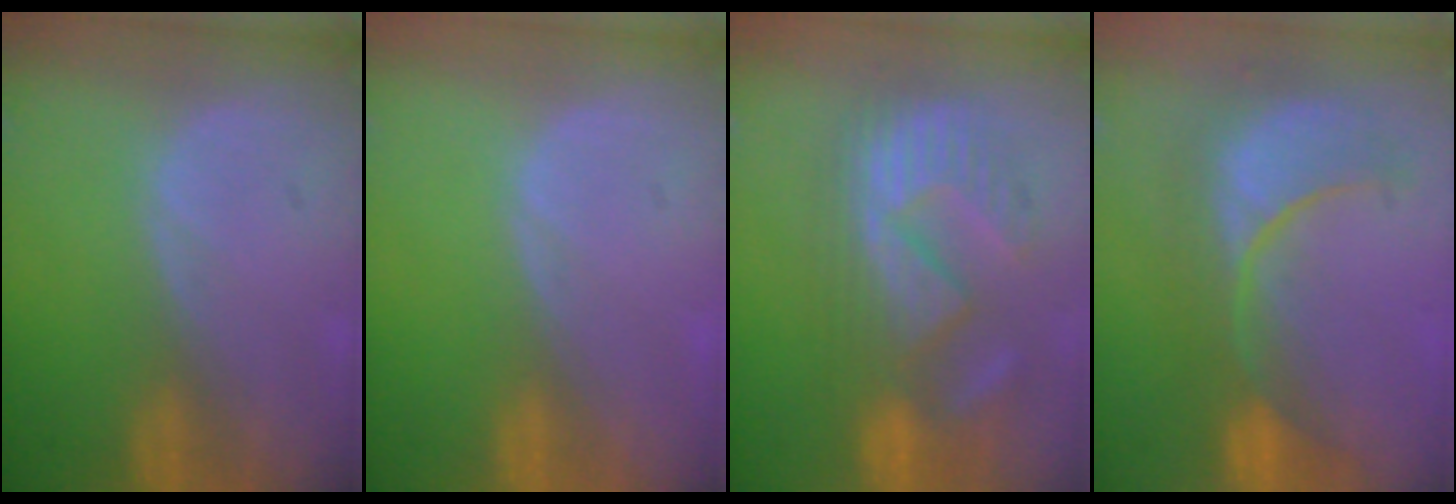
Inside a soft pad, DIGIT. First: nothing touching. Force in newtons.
{"total": 0.0}
{"total": 10.3, "press": 10.2, "slide": 1.7}
{"total": 9.6, "press": 9.5, "slide": 1.7}